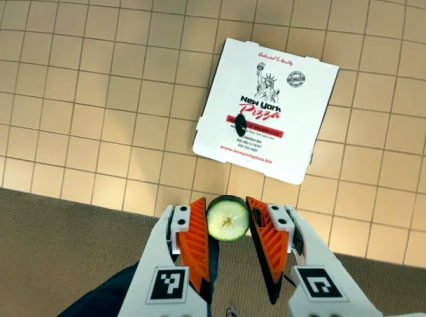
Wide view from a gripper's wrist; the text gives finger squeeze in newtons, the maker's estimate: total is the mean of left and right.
{"total": 7.6, "left": 7.7, "right": 7.6}